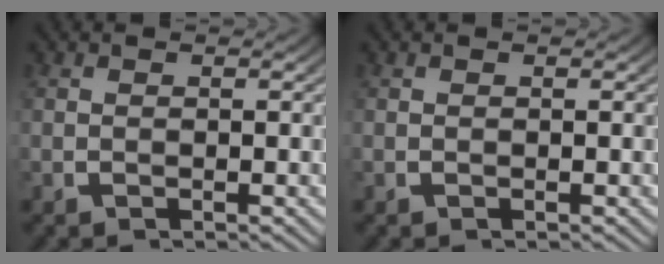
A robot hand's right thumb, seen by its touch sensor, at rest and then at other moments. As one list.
[{"total": 0.0}]